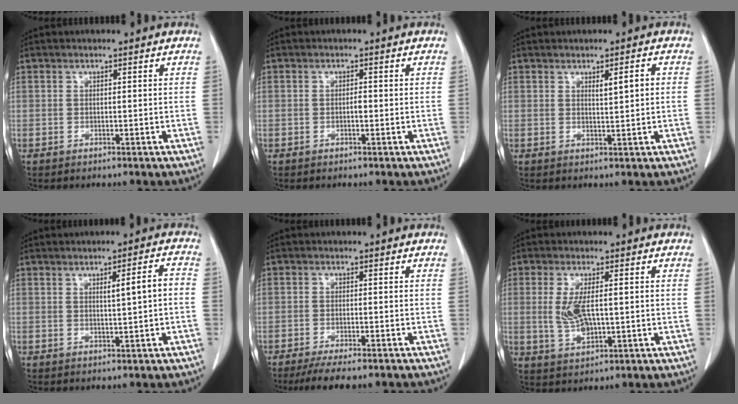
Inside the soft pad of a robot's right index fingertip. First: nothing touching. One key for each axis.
{"total": 0.9, "fx": -0.1, "fy": 0.3, "fz": 0.8, "tx": -0.012, "ty": 0.004, "tz": -0.001}
{"total": 2.5, "fx": 0.6, "fy": 0.3, "fz": 2.4, "tx": -0.041, "ty": 0.001, "tz": 0.013}
{"total": 3.8, "fx": 0.0, "fy": 0.2, "fz": 3.8, "tx": -0.059, "ty": 0.006, "tz": 0.003}
{"total": 9.4, "fx": -8.0, "fy": 1.6, "fz": 4.8, "tx": -0.063, "ty": -0.009, "tz": -0.113}
{"total": 5.9, "fx": 0.2, "fy": 2.0, "fz": 5.5, "tx": -0.120, "ty": 0.001, "tz": 0.012}